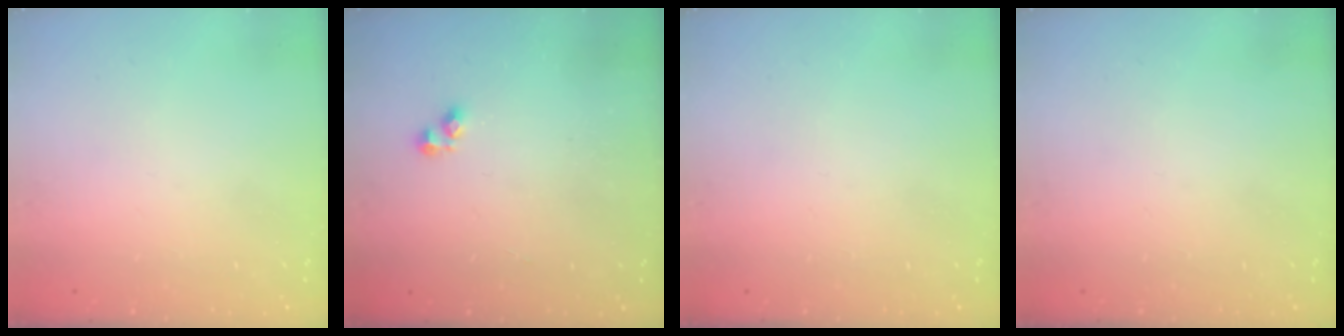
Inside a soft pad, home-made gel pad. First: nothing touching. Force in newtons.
{"total": 2.8, "press": 2.7, "slide": 0.5}
{"total": 0.0}
{"total": 0.0}